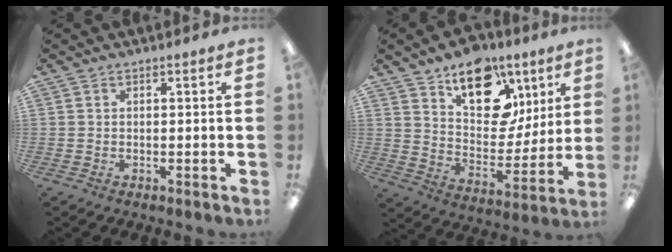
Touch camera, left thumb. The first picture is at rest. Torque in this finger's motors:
{"motor_torque": [0.44, 0.32, 1.14, -1.23, 0.14]}